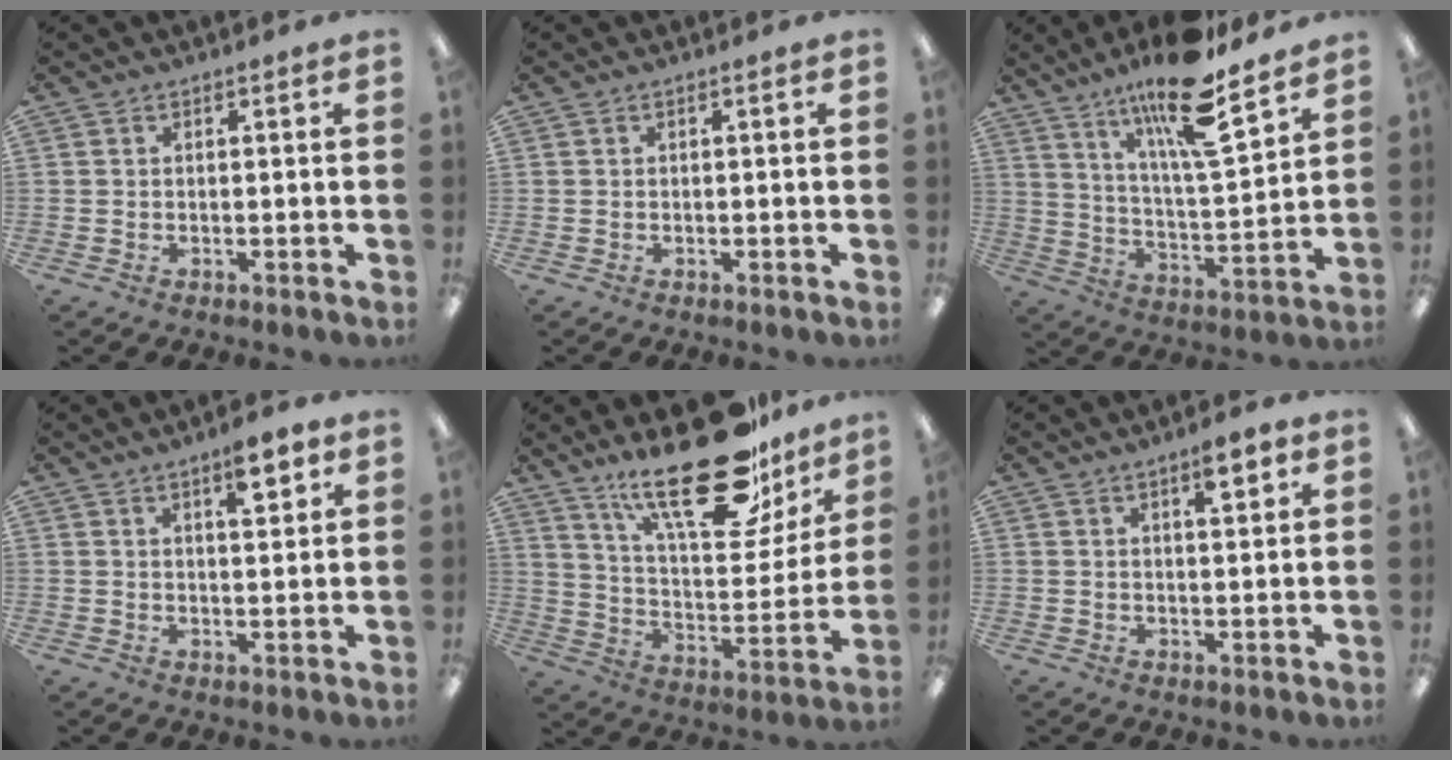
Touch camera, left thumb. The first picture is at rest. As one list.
[{"total": 0.0}, {"total": 18.1, "force": [13.7, 3.9, 11.2], "torque": [-0.187, -0.090, 0.225]}, {"total": 6.2, "force": [4.0, 2.1, 4.3], "torque": [-0.039, -0.023, 0.057]}, {"total": 27.7, "force": [19.7, 10.2, 16.7], "torque": [-0.251, -0.120, 0.326]}, {"total": 5.0, "force": [3.1, 1.6, 3.6], "torque": [-0.038, -0.012, 0.044]}]